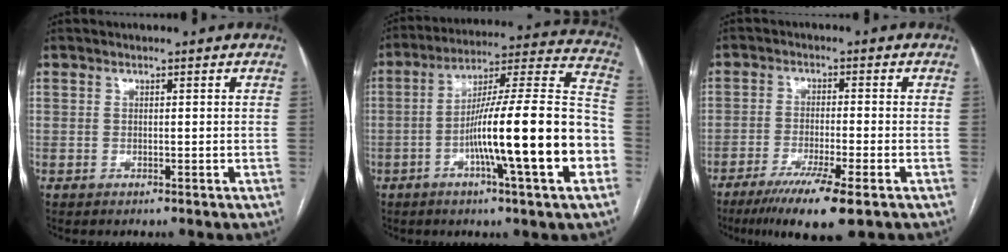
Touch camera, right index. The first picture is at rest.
{"total": 21.5, "force": [-6.1, 0.7, 20.5], "torque": [-0.285, 0.010, -0.098]}
{"total": 9.4, "force": [-5.9, 0.3, 7.4], "torque": [-0.125, -0.023, -0.094]}